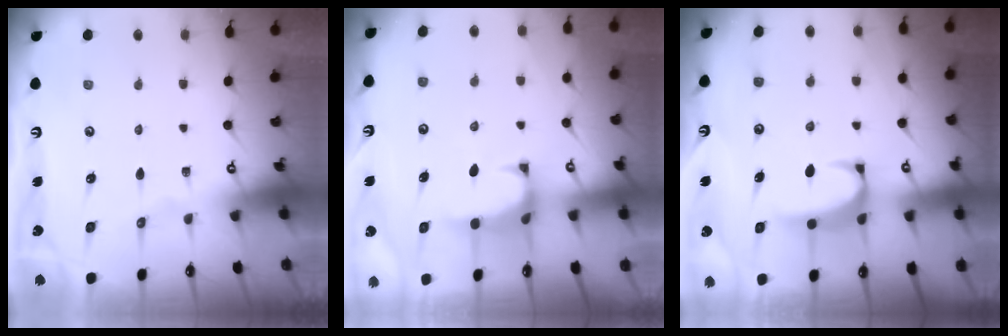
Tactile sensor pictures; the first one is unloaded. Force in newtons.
{"total": 0.8, "press": 0.6, "slide": 0.5}
{"total": 1.8, "press": 1.7, "slide": 0.6}